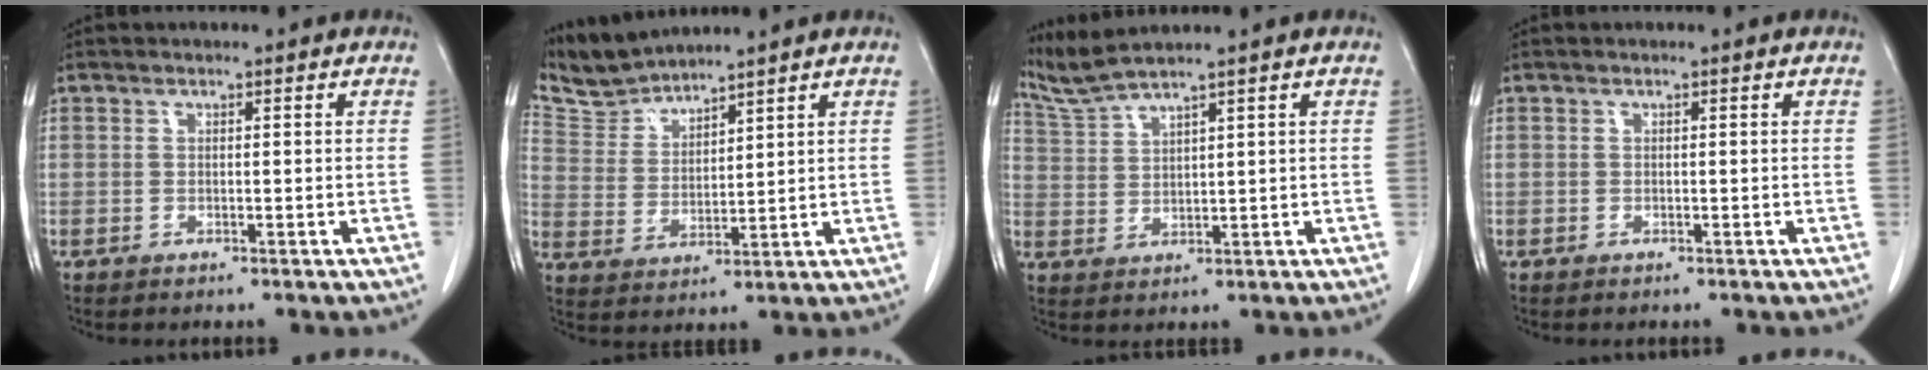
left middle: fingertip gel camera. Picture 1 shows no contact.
{"total": 6.0, "force": [6.0, 0.1, -0.4], "torque": [-0.006, 0.006, 0.135]}
{"total": 4.3, "force": [3.9, -1.5, 1.0], "torque": [-0.037, -0.006, 0.094]}
{"total": 0.0}